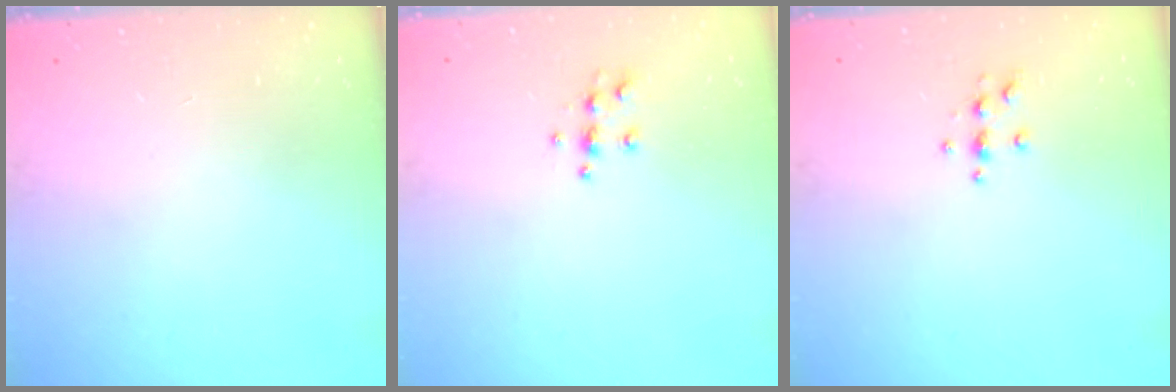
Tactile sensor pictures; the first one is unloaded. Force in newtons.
{"total": 5.6, "press": 5.6, "slide": 0.6}
{"total": 4.0, "press": 3.9, "slide": 0.6}